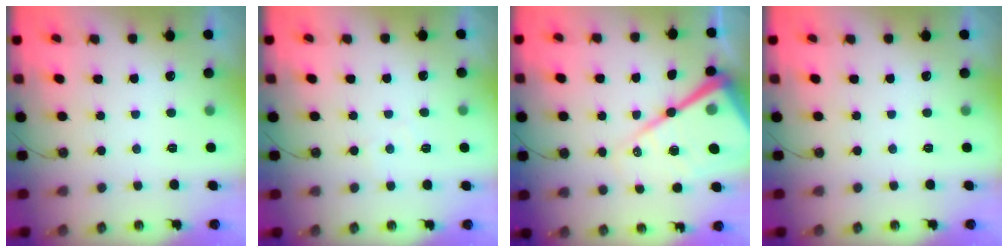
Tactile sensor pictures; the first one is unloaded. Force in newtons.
{"total": 3.6, "press": 3.5, "slide": 0.6}
{"total": 26.4, "press": 26.2, "slide": 2.9}
{"total": 0.0}